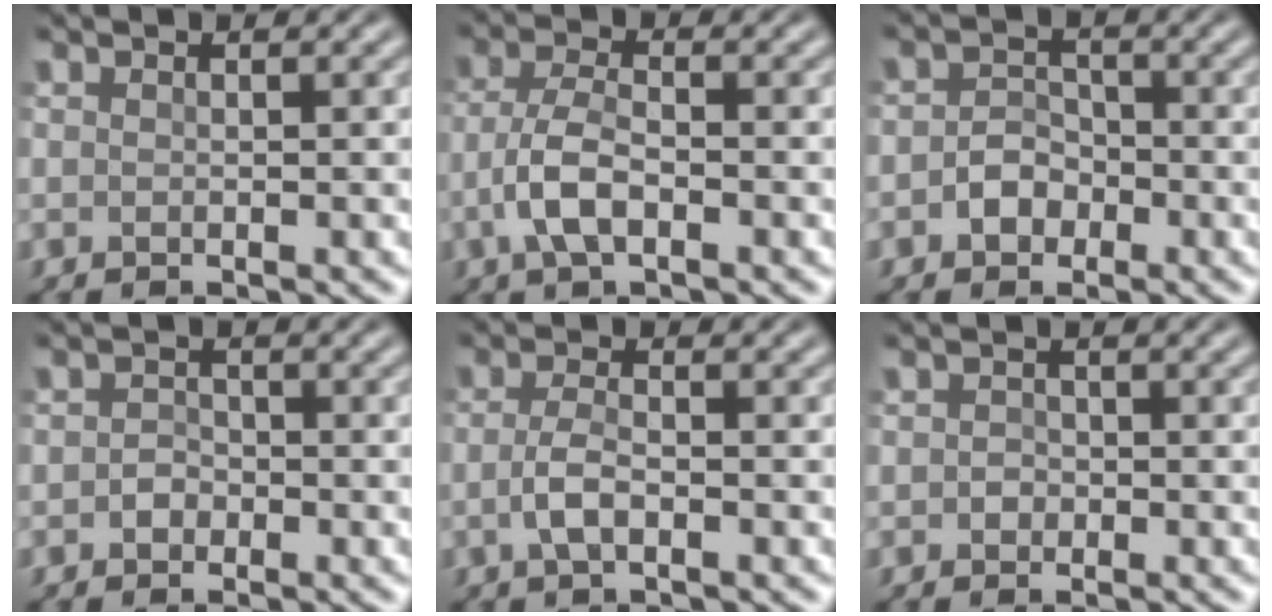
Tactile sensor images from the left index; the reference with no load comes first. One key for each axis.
{"total": 3.9, "fx": -1.5, "fy": 1.7, "fz": 3.2, "tx": -0.069, "ty": 0.002, "tz": -0.036}
{"total": 2.3, "fx": -1.0, "fy": 1.8, "fz": 1.1, "tx": -0.017, "ty": 0.004, "tz": -0.022}
{"total": 1.2, "fx": -0.4, "fy": 1.0, "fz": 0.5, "tx": -0.006, "ty": -0.001, "tz": -0.011}
{"total": 2.4, "fx": -0.7, "fy": 0.9, "fz": 2.1, "tx": -0.045, "ty": 0.000, "tz": -0.018}
{"total": 0.9, "fx": -0.1, "fy": 0.8, "fz": 0.3, "tx": -0.002, "ty": -0.003, "tz": -0.006}